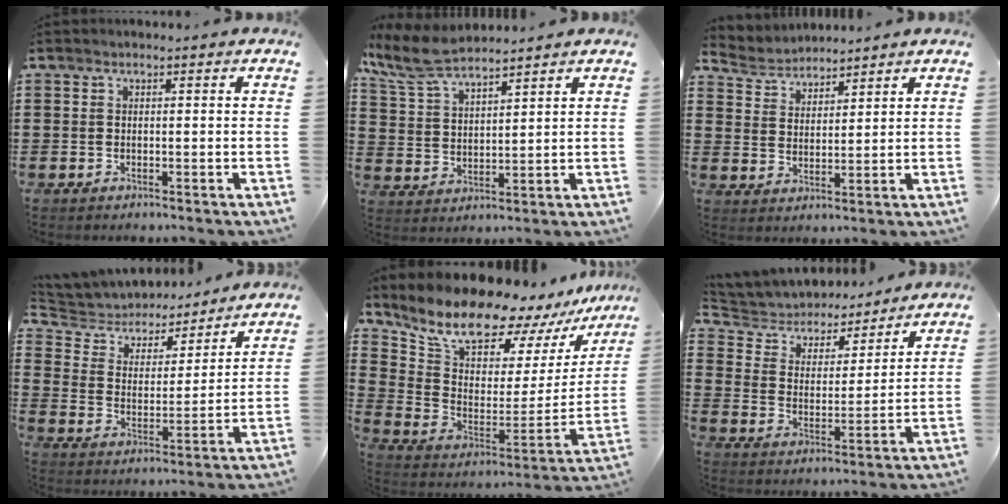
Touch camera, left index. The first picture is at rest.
{"total": 7.2, "force": [6.3, 1.4, 3.2], "torque": [-0.085, -0.018, 0.115]}
{"total": 3.8, "force": [3.6, 1.0, -0.5], "torque": [-0.010, -0.014, 0.065]}
{"total": 4.8, "force": [4.5, 1.6, 0.4], "torque": [-0.040, -0.032, 0.072]}
{"total": 13.2, "force": [11.6, 4.2, 4.7], "torque": [-0.121, -0.088, 0.199]}
{"total": 4.7, "force": [4.5, 1.4, 0.4], "torque": [-0.038, -0.032, 0.070]}